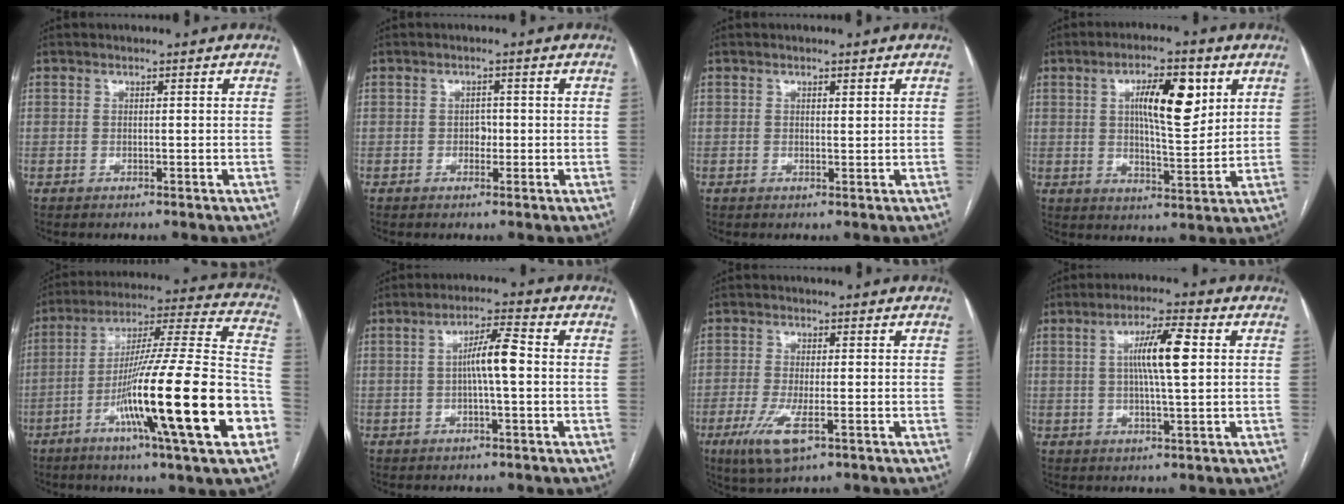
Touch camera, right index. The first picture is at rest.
{"total": 1.4, "force": [-0.3, 1.0, 1.0], "torque": [-0.010, 0.004, -0.005]}
{"total": 0.6, "force": [0.4, 0.2, 0.4], "torque": [-0.008, -0.003, 0.006]}
{"total": 10.4, "force": [3.6, 2.9, 9.3], "torque": [-0.152, 0.009, 0.060]}
{"total": 27.1, "force": [-9.2, 0.6, 25.5], "torque": [-0.371, -0.024, -0.160]}
{"total": 5.7, "force": [-0.1, 0.5, 5.7], "torque": [-0.101, 0.014, -0.003]}
{"total": 6.5, "force": [-2.9, 1.5, 5.6], "torque": [-0.120, -0.018, -0.050]}
{"total": 7.9, "force": [1.4, 0.6, 7.7], "torque": [-0.140, 0.007, 0.023]}